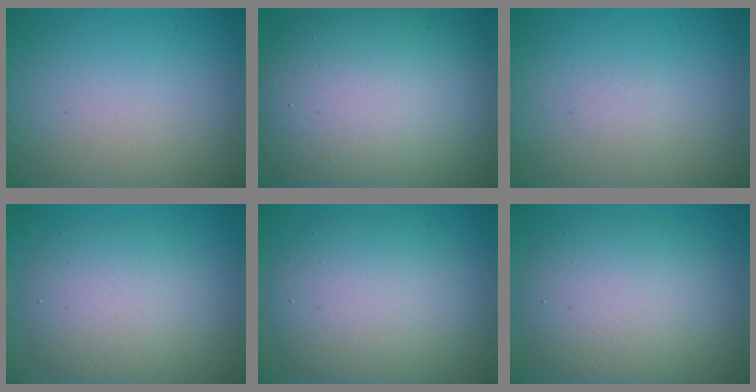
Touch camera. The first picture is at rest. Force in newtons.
{"total": 13.9, "press": 13.8, "slide": 1.1}
{"total": 0.6, "press": 0.6, "slide": 0.1}
{"total": 5.4, "press": 5.3, "slide": 0.5}
{"total": 7.8, "press": 7.7, "slide": 0.9}
{"total": 7.6, "press": 7.5, "slide": 0.6}